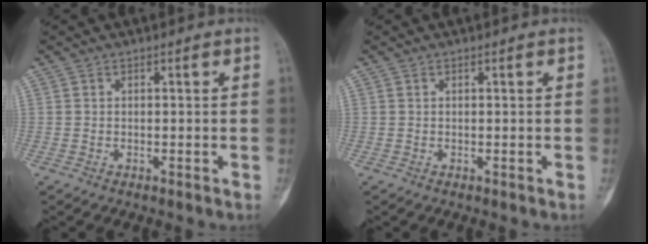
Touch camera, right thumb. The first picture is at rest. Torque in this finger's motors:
{"motor_torque": [0.18, 0.08, 0.04, 0.15, 0.01]}